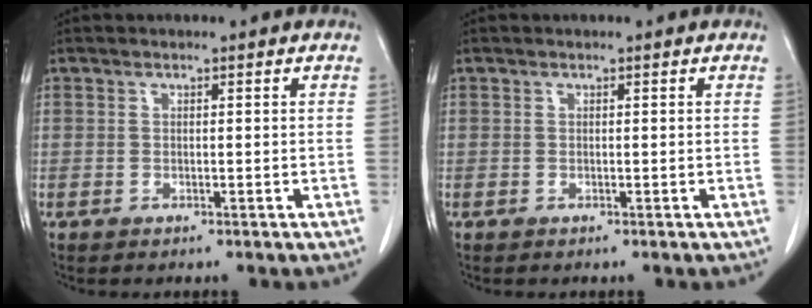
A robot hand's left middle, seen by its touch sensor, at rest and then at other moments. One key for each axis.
{"total": 0.0}